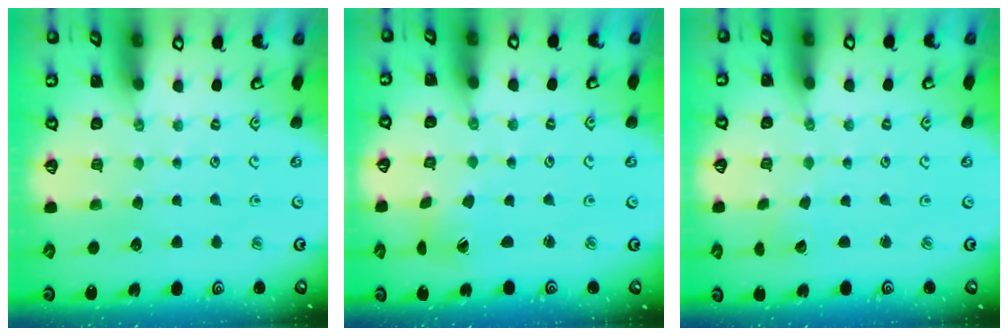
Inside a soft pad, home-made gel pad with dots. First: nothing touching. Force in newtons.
{"total": 2.2, "press": 2.2, "slide": 0.1}
{"total": 1.9, "press": 1.9, "slide": 0.1}